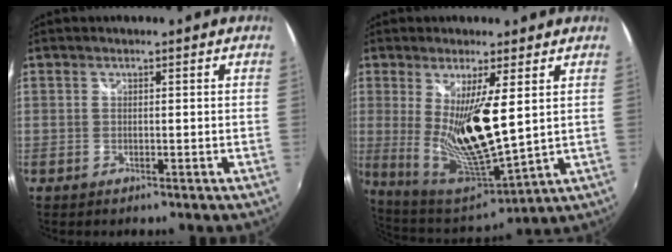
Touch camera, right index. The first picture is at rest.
{"total": 15.0, "force": [2.8, 3.3, 14.4], "torque": [-0.269, -0.034, 0.068]}